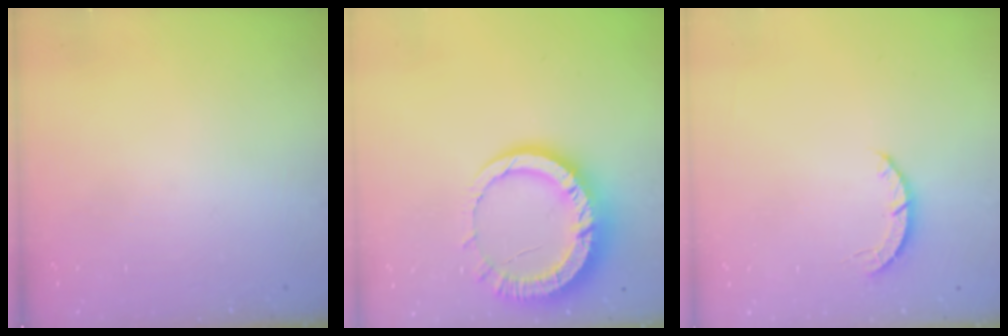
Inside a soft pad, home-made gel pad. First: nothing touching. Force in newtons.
{"total": 14.2, "press": 14.1, "slide": 1.5}
{"total": 2.8, "press": 2.8, "slide": 0.4}